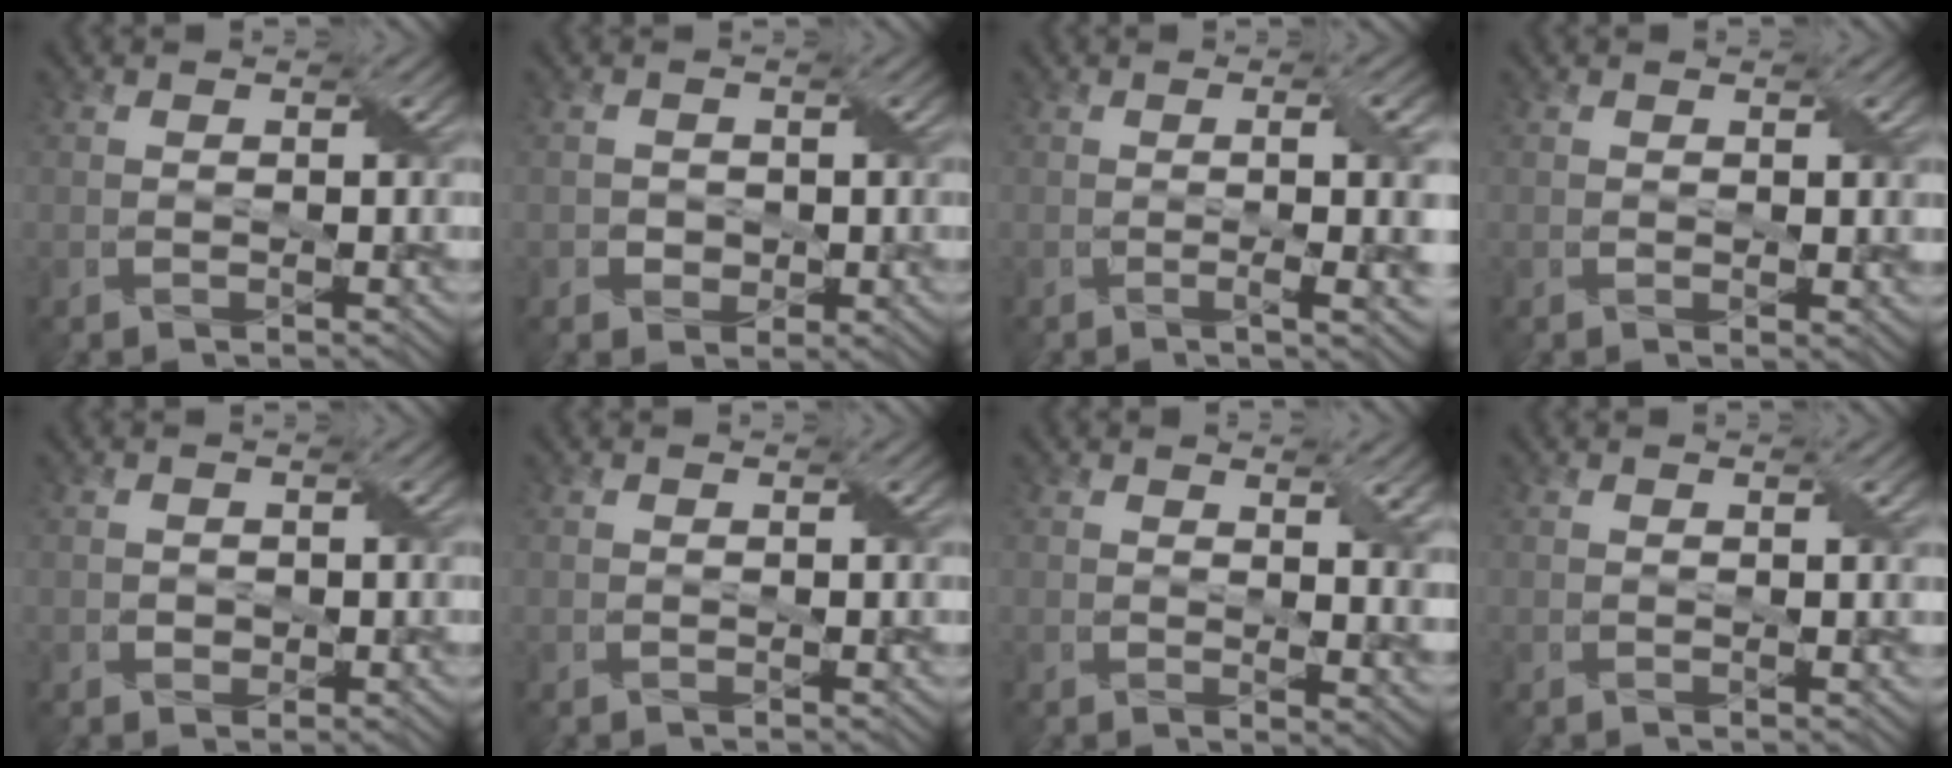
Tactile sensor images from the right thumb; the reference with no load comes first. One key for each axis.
{"total": 1.6, "fx": -0.3, "fy": 1.5, "fz": 0.4, "tx": -0.008, "ty": -0.005, "tz": -0.009}
{"total": 7.3, "fx": -0.3, "fy": 1.7, "fz": 7.1, "tx": -0.095, "ty": 0.002, "tz": 0.000}
{"total": 1.2, "fx": 0.5, "fy": 0.6, "fz": 1.0, "tx": -0.016, "ty": -0.003, "tz": 0.013}
{"total": 0.9, "fx": -0.1, "fy": 0.8, "fz": 0.2, "tx": -0.007, "ty": -0.005, "tz": -0.004}
{"total": 0.0}
{"total": 4.7, "fx": 1.9, "fy": 1.7, "fz": 3.9, "tx": -0.055, "ty": -0.008, "tz": 0.042}
{"total": 0.8, "fx": 0.3, "fy": 0.0, "fz": 0.7, "tx": -0.012, "ty": 0.003, "tz": 0.004}